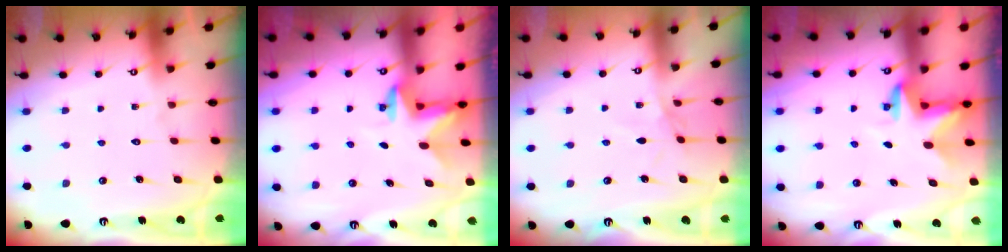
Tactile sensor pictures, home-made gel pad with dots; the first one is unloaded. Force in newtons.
{"total": 2.4, "press": 2.4, "slide": 0.4}
{"total": 2.2, "press": 2.1, "slide": 0.5}
{"total": 3.4, "press": 3.4, "slide": 0.1}